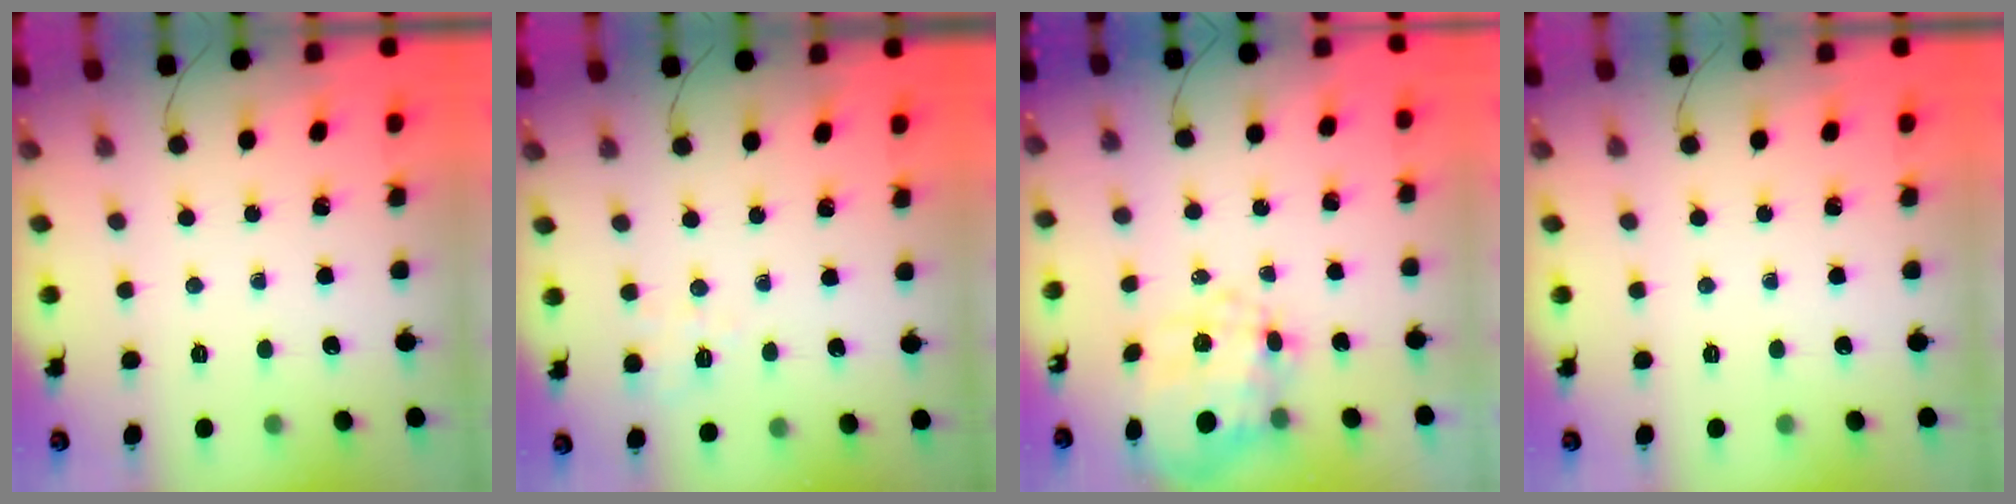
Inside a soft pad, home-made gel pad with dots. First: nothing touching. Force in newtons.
{"total": 4.0, "press": 3.7, "slide": 1.5}
{"total": 11.1, "press": 10.9, "slide": 2.3}
{"total": 0.0}